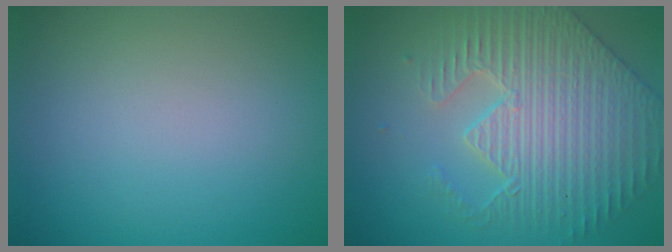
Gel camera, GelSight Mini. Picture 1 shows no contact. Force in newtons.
{"total": 5.0, "press": 4.9, "slide": 1.3}